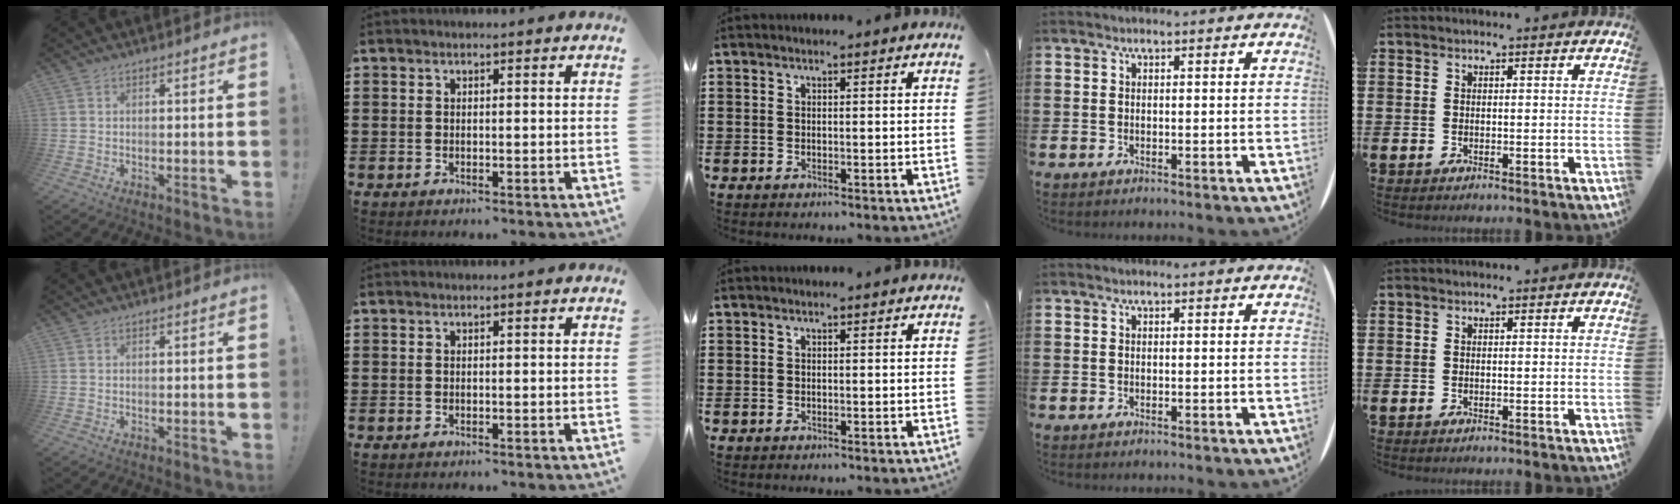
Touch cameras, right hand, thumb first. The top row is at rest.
{}